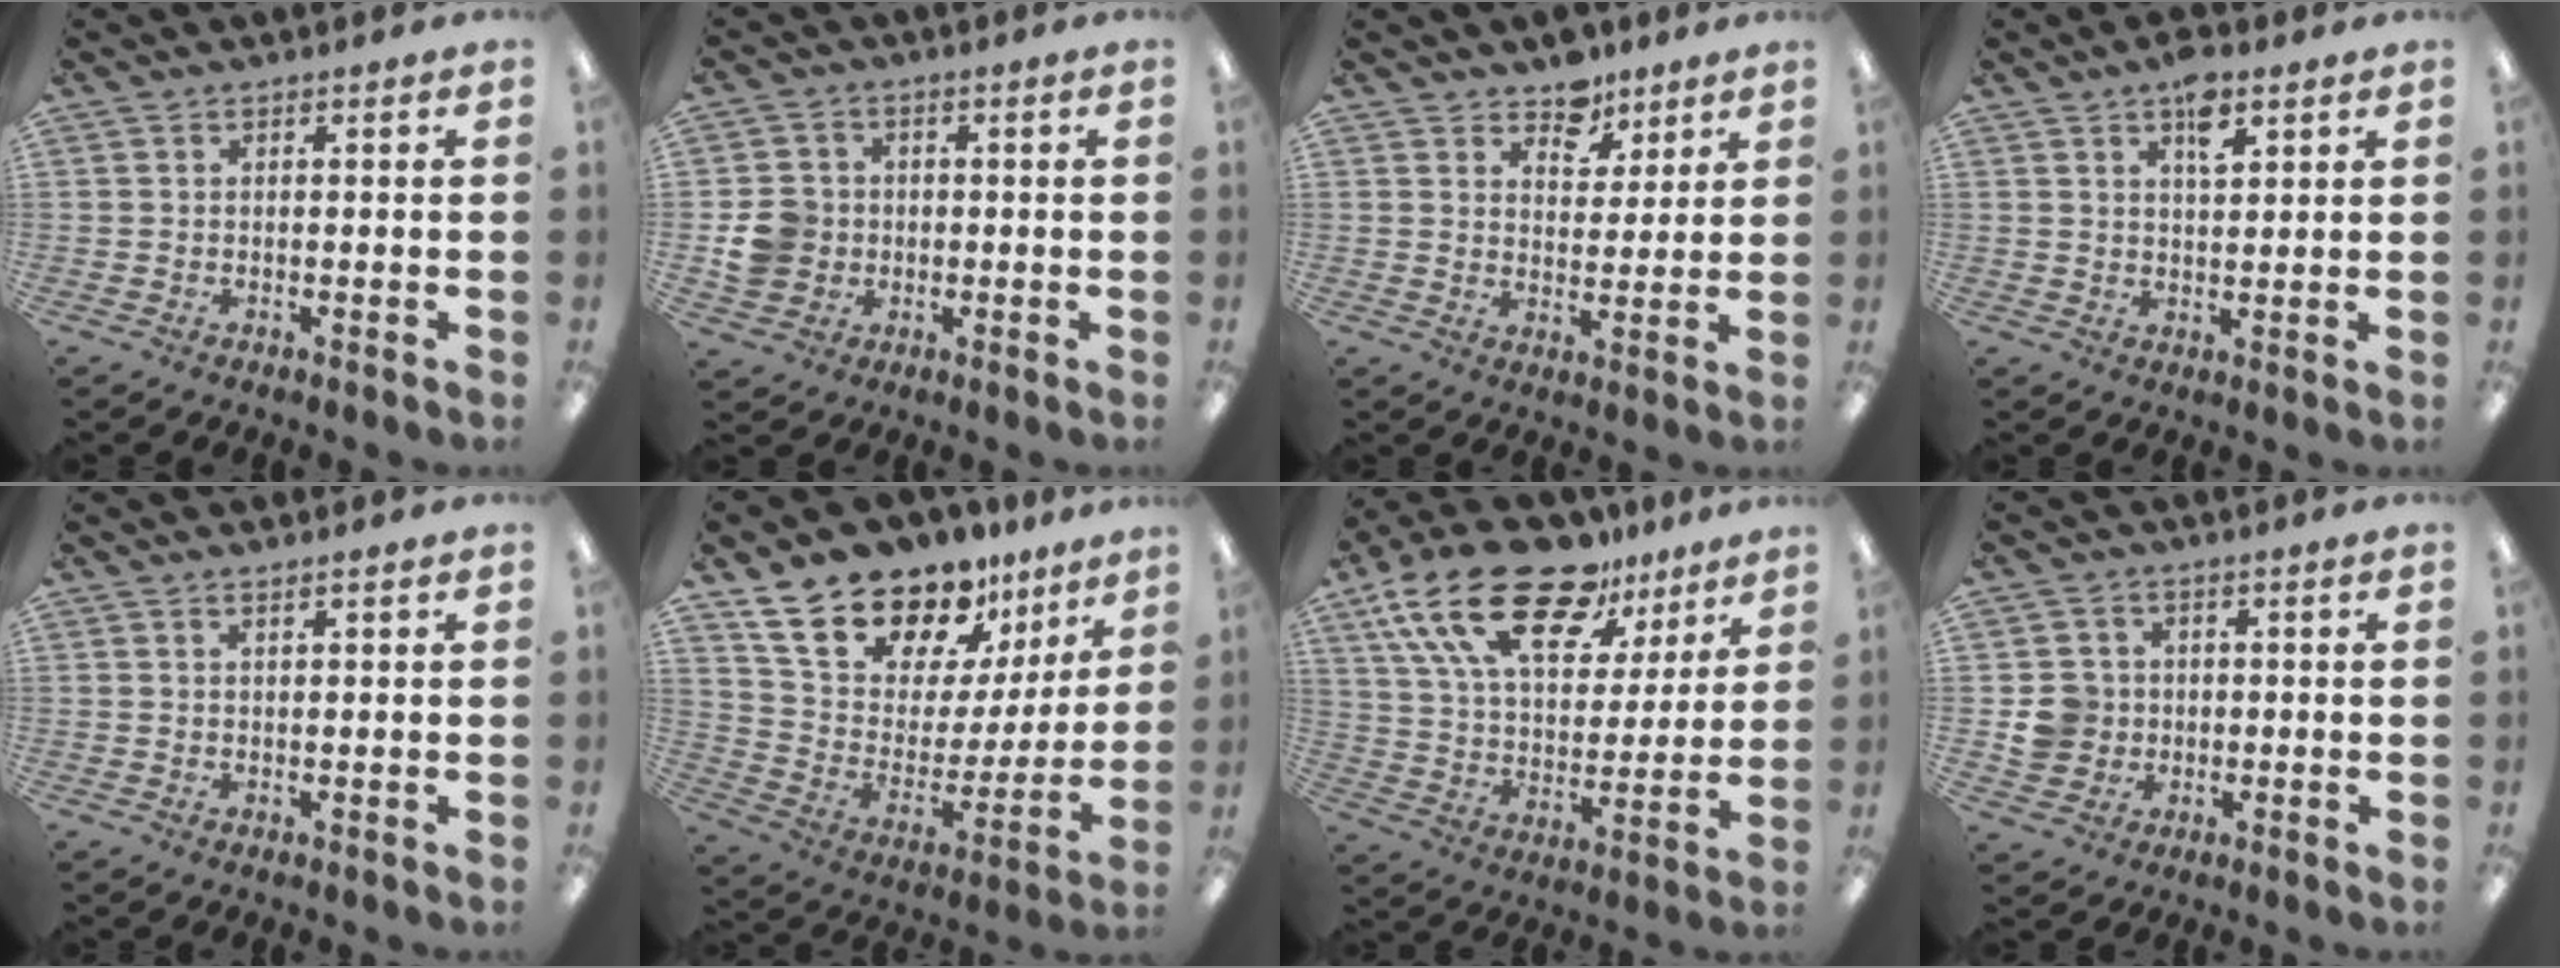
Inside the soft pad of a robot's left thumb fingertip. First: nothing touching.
{"total": 7.1, "force": [-0.5, 6.7, 2.5], "torque": [-0.051, 0.014, -0.008]}
{"total": 7.4, "force": [5.9, 4.4, 1.3], "torque": [-0.013, -0.039, 0.106]}
{"total": 6.1, "force": [3.7, 2.7, 4.0], "torque": [-0.055, -0.011, 0.061]}
{"total": 0.8, "force": [0.7, 0.1, 0.3], "torque": [-0.006, 0.000, 0.013]}
{"total": 18.5, "force": [14.8, 9.2, 6.2], "torque": [-0.119, -0.110, 0.268]}
{"total": 22.8, "force": [15.0, 10.6, 13.6], "torque": [-0.257, -0.077, 0.265]}
{"total": 6.4, "force": [-0.1, 6.2, 1.7], "torque": [-0.025, 0.009, -0.001]}